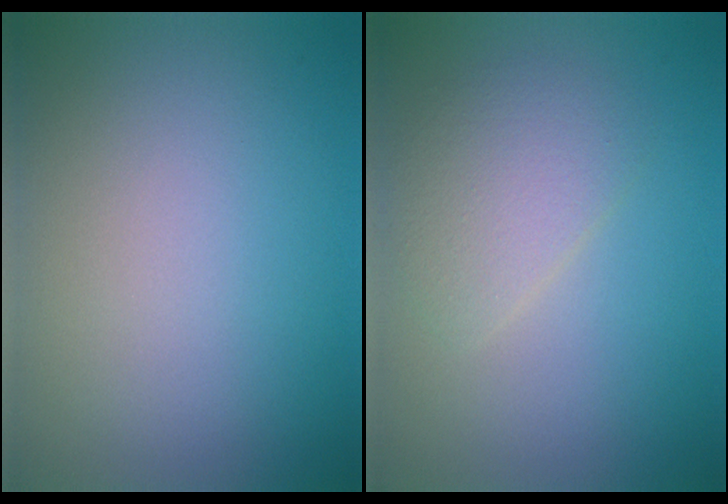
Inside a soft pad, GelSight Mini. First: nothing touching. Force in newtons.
{"total": 2.8, "press": 2.8, "slide": 0.0}